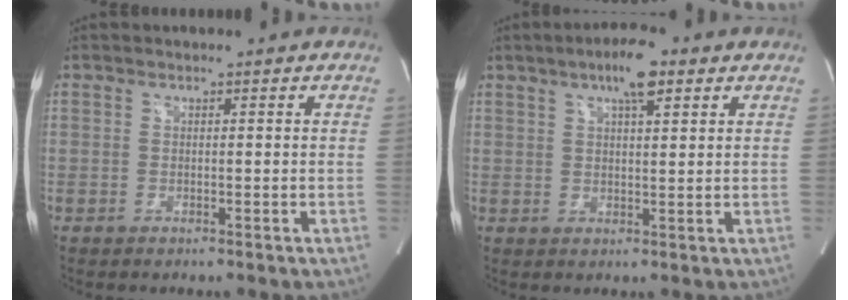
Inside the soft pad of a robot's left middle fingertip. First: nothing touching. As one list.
[{"total": 5.9, "force": [3.4, 1.2, 4.6], "torque": [-0.085, 0.010, 0.053]}]